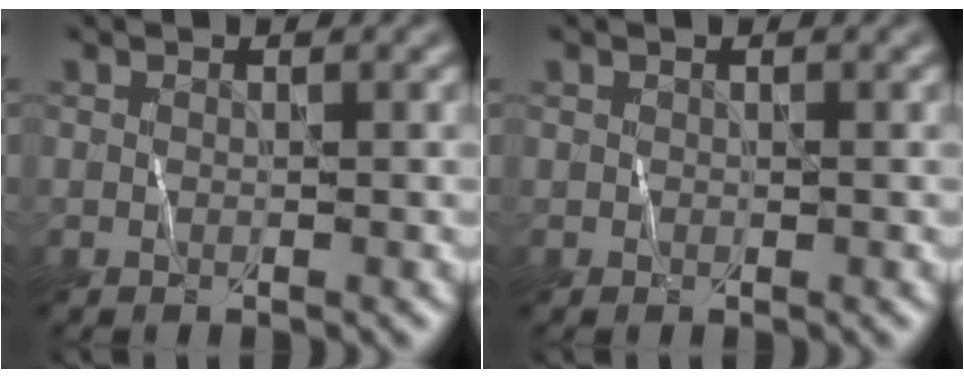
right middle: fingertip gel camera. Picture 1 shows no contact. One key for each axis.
{"total": 0.0}